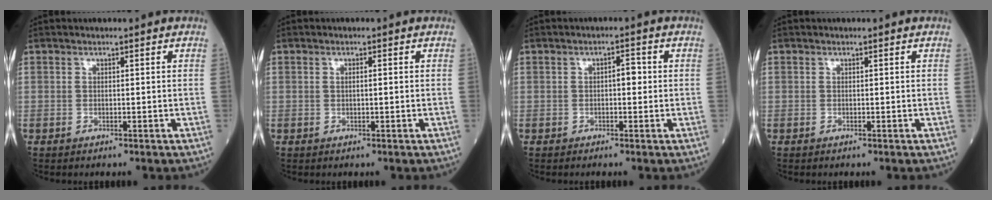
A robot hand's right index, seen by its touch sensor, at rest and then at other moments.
{"total": 1.1, "force": [0.1, 0.2, 1.1], "torque": [-0.017, 0.002, 0.002]}
{"total": 2.1, "force": [0.1, 0.9, 1.9], "torque": [-0.025, 0.008, -0.002]}
{"total": 0.0}